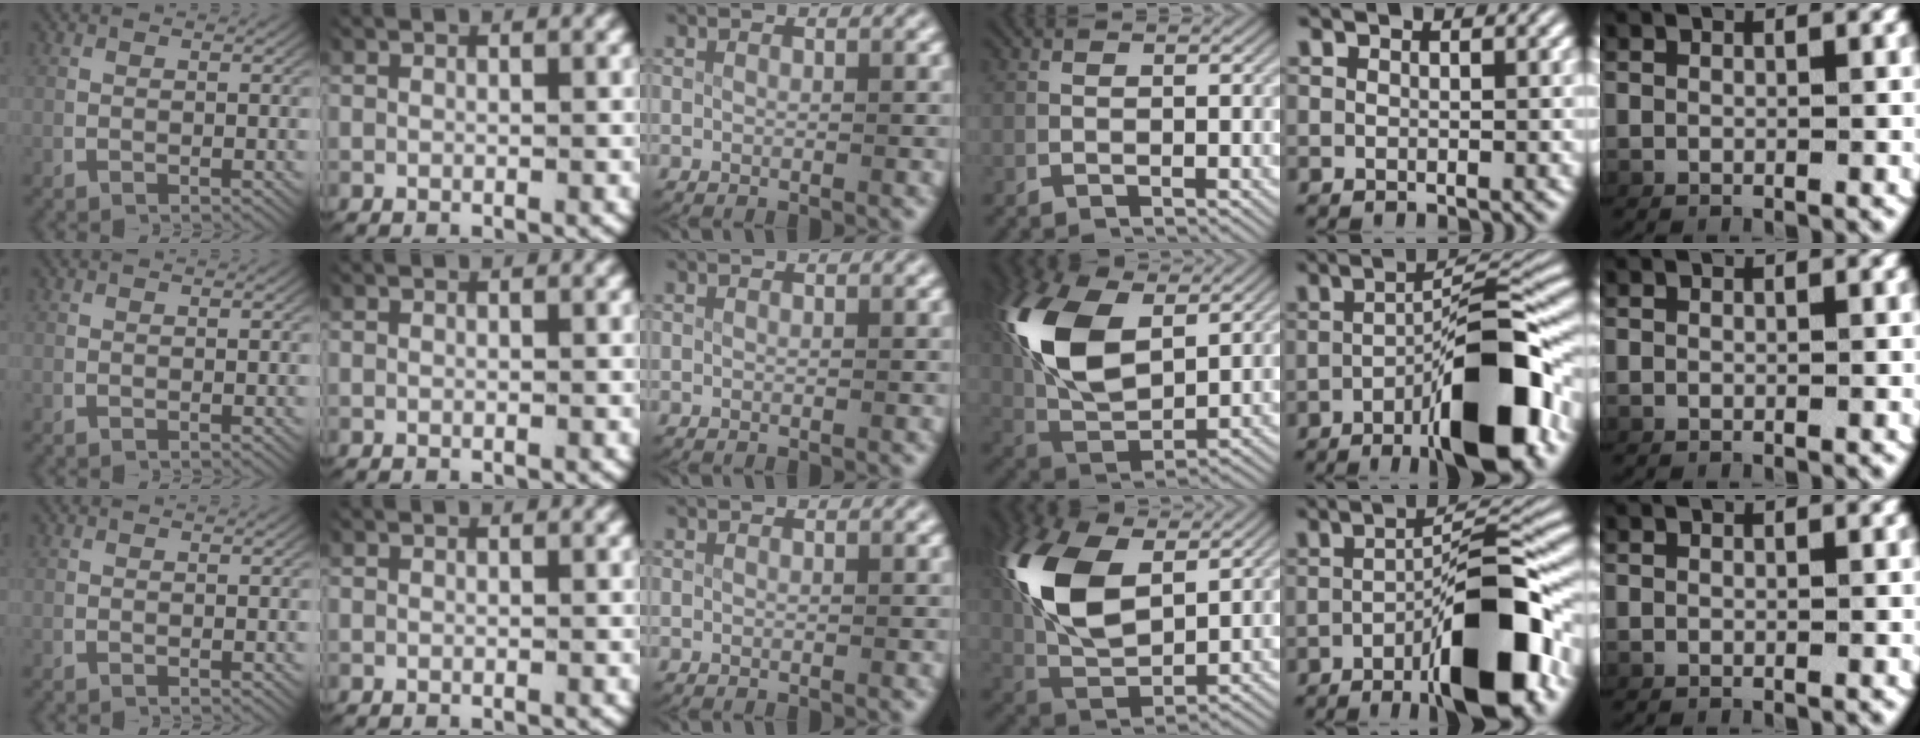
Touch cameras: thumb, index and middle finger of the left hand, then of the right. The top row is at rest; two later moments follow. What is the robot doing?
{"motion": "lift_and_place", "object": "fork"}